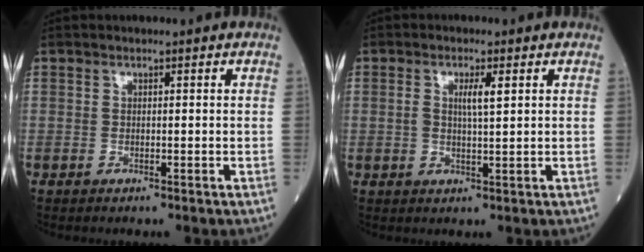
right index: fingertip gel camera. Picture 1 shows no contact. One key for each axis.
{"total": 2.9, "fx": 1.0, "fy": 0.3, "fz": 2.7, "tx": -0.054, "ty": 0.001, "tz": 0.019}